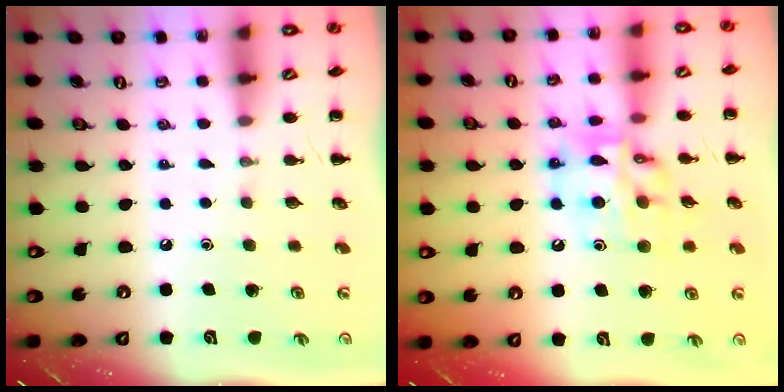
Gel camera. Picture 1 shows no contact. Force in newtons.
{"total": 13.2, "press": 12.9, "slide": 2.7}